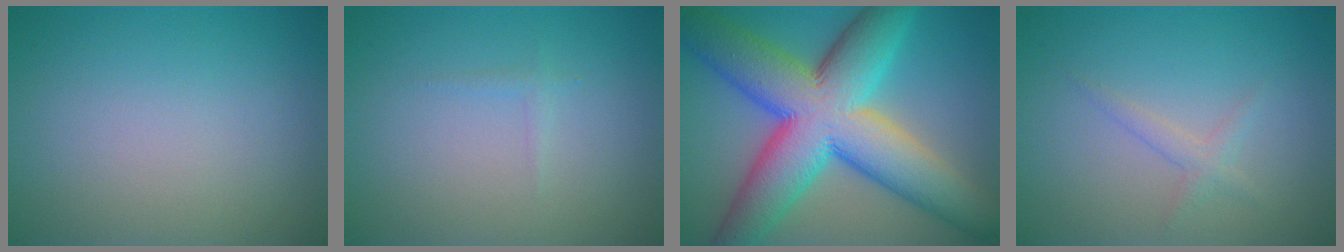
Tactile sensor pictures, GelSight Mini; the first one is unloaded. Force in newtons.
{"total": 0.6, "press": 0.6, "slide": 0.0}
{"total": 14.8, "press": 14.8, "slide": 0.4}
{"total": 1.4, "press": 1.4, "slide": 0.1}